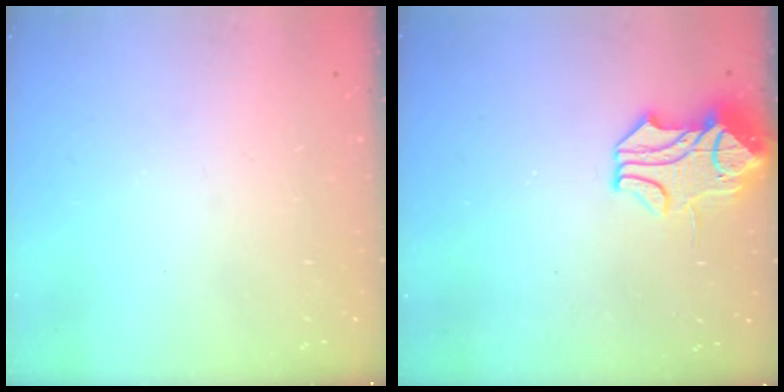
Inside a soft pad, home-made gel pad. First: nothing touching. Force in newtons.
{"total": 2.0, "press": 1.3, "slide": 1.5}